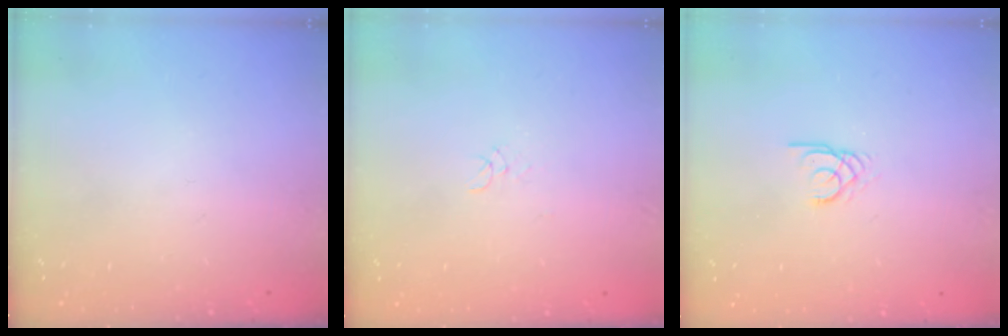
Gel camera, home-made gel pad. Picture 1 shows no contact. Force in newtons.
{"total": 3.5, "press": 3.5, "slide": 0.2}
{"total": 1.8, "press": 1.8, "slide": 0.2}